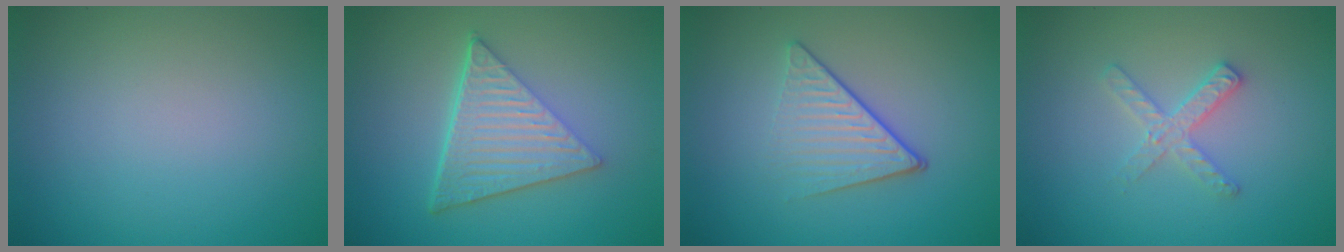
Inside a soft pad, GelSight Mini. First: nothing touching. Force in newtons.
{"total": 6.7, "press": 4.5, "slide": 4.9}
{"total": 4.2, "press": 2.7, "slide": 3.2}
{"total": 2.2, "press": 2.2, "slide": 0.3}